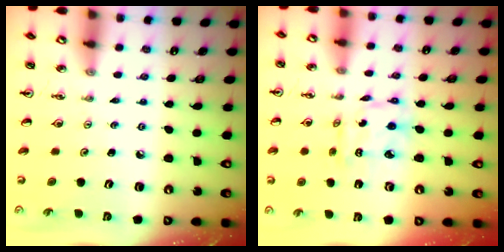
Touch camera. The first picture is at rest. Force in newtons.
{"total": 5.4, "press": 5.4, "slide": 0.3}